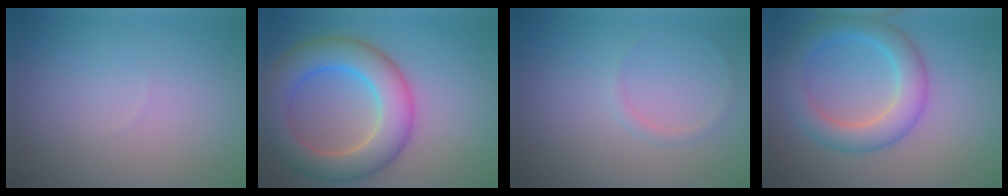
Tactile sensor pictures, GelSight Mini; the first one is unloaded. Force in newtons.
{"total": 8.1, "press": 8.1, "slide": 0.7}
{"total": 0.8, "press": 0.8, "slide": 0.1}
{"total": 5.1, "press": 5.1, "slide": 0.1}